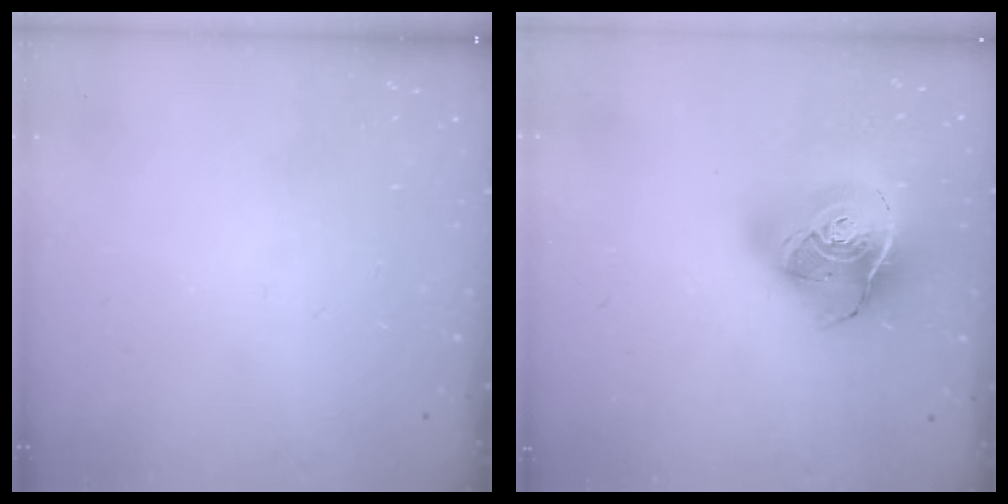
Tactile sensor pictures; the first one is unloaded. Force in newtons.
{"total": 22.2, "press": 22.0, "slide": 2.8}